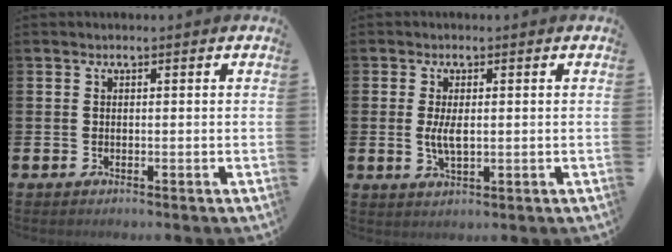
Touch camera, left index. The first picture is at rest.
{"total": 3.4, "force": [0.2, 1.4, 3.1], "torque": [-0.055, 0.001, 0.002]}